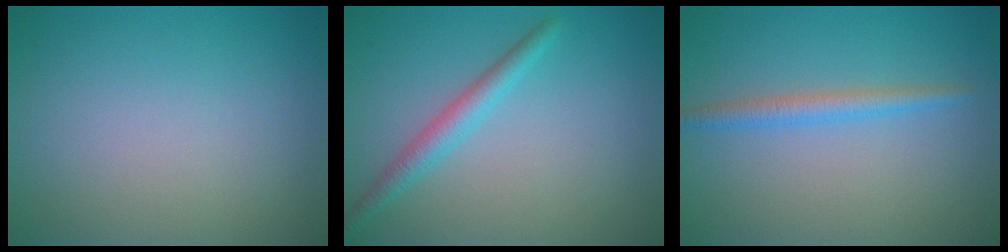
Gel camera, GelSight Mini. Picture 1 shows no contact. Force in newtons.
{"total": 2.3, "press": 2.3, "slide": 0.0}
{"total": 2.1, "press": 2.1, "slide": 0.0}